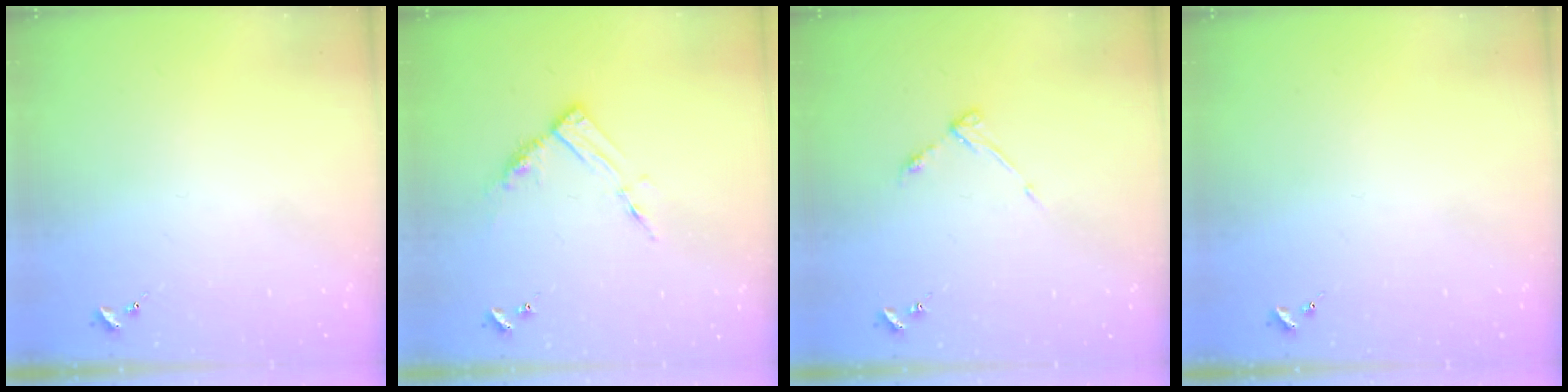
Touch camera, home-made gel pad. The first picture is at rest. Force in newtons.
{"total": 8.8, "press": 8.8, "slide": 0.6}
{"total": 4.6, "press": 4.6, "slide": 0.6}
{"total": 0.0}